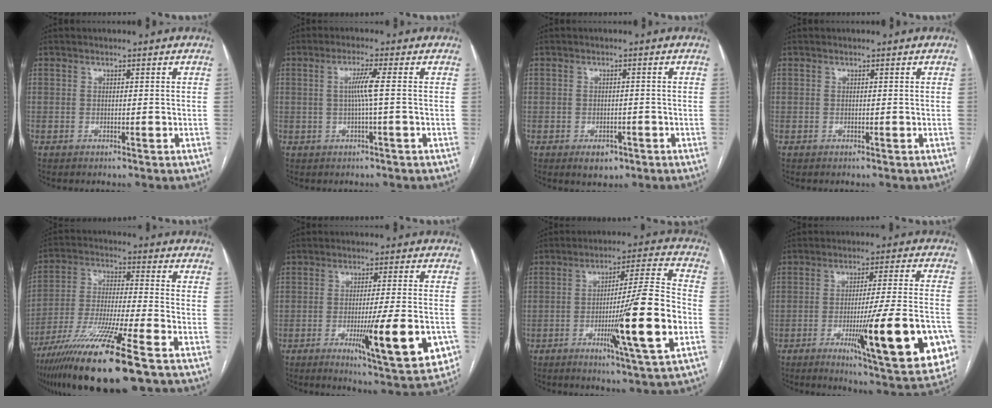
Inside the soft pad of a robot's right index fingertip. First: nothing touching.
{"total": 3.5, "force": [0.1, -0.8, 3.4], "torque": [-0.066, 0.002, 0.002]}
{"total": 3.1, "force": [-1.8, 2.0, 1.6], "torque": [-0.019, 0.001, -0.016]}
{"total": 0.0}
{"total": 18.4, "force": [-11.4, 0.5, 14.4], "torque": [-0.273, -0.052, -0.206]}
{"total": 15.2, "force": [-5.2, 1.4, 14.2], "torque": [-0.180, -0.026, -0.067]}
{"total": 16.8, "force": [-4.4, -0.6, 16.2], "torque": [-0.256, -0.012, -0.075]}
{"total": 21.6, "force": [-7.1, 1.6, 20.3], "torque": [-0.241, -0.021, -0.095]}